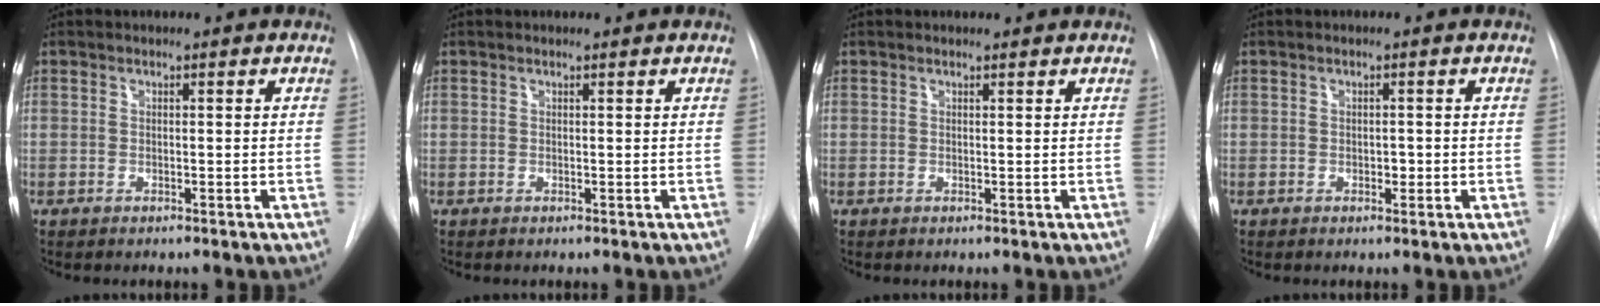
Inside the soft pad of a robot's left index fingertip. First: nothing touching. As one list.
[{"total": 0.7, "force": [0.7, 0.0, 0.1], "torque": [-0.008, 0.005, 0.010]}, {"total": 1.3, "force": [1.3, 0.2, 0.2], "torque": [-0.008, 0.004, 0.015]}, {"total": 1.0, "force": [-0.4, 0.6, 0.6], "torque": [-0.007, -0.003, -0.006]}]